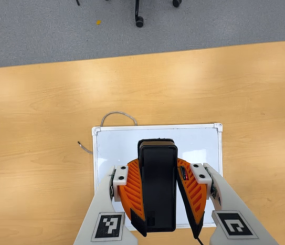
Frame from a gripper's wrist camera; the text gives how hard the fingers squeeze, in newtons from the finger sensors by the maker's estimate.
{"total": 8.5, "left": 8.0, "right": 9.0}